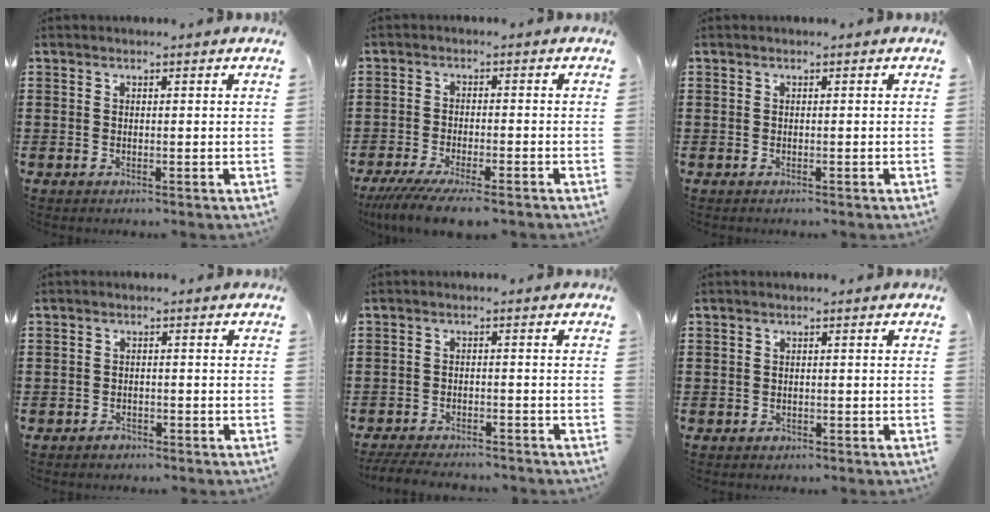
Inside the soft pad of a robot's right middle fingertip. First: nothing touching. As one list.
[{"total": 5.0, "force": [-4.4, 0.3, 2.5], "torque": [-0.060, -0.019, -0.086]}, {"total": 0.0}, {"total": 1.4, "force": [-1.2, 0.7, 0.2], "torque": [-0.006, 0.003, -0.027]}, {"total": 3.6, "force": [-3.5, 0.5, 0.8], "torque": [-0.020, -0.002, -0.073]}, {"total": 0.8, "force": [-0.6, 0.6, 0.0], "torque": [-0.001, 0.004, -0.014]}]